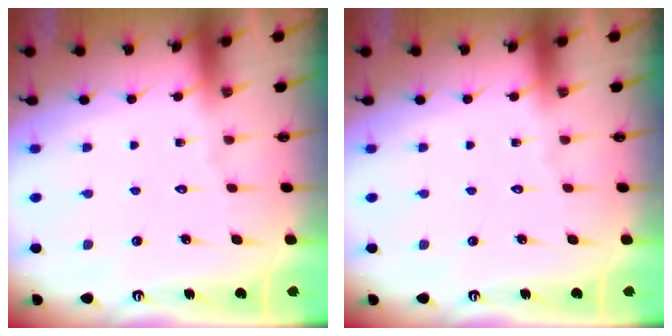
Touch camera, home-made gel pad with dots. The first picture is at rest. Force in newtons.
{"total": 0.0}